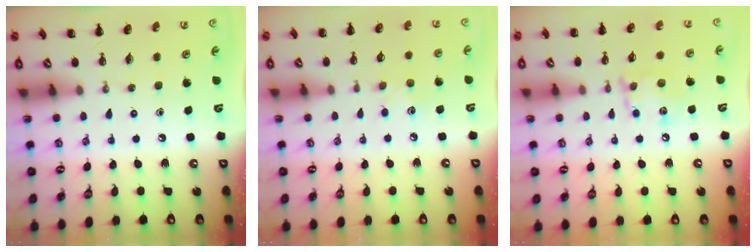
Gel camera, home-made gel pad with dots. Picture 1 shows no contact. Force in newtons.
{"total": 5.4, "press": 5.2, "slide": 1.3}
{"total": 9.2, "press": 9.2, "slide": 0.5}